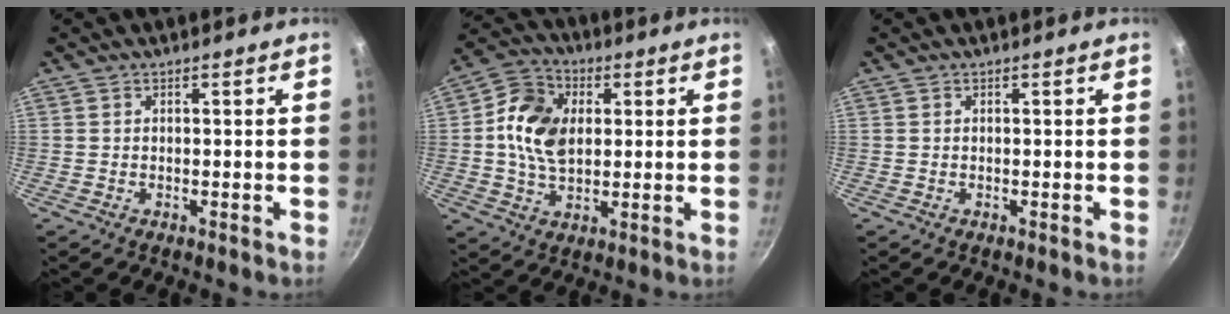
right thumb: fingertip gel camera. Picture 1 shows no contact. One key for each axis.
{"total": 12.2, "fx": 1.7, "fy": 8.5, "fz": 8.5, "tx": -0.132, "ty": 0.006, "tz": 0.019}
{"total": 0.0}